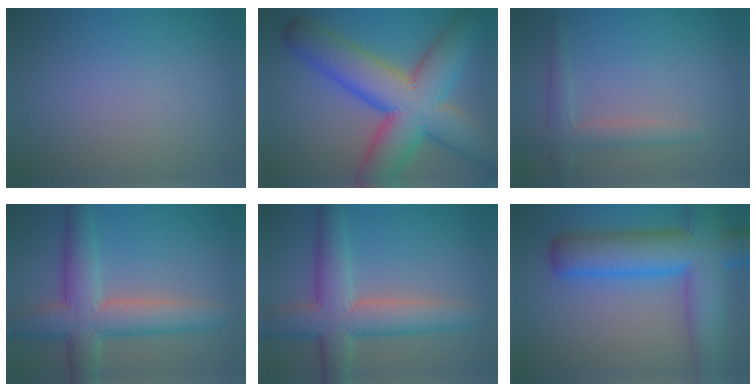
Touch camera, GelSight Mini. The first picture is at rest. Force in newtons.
{"total": 13.6, "press": 13.6, "slide": 0.6}
{"total": 2.5, "press": 2.5, "slide": 0.3}
{"total": 7.3, "press": 7.3, "slide": 0.4}
{"total": 7.3, "press": 7.3, "slide": 0.4}
{"total": 11.0, "press": 11.0, "slide": 0.4}